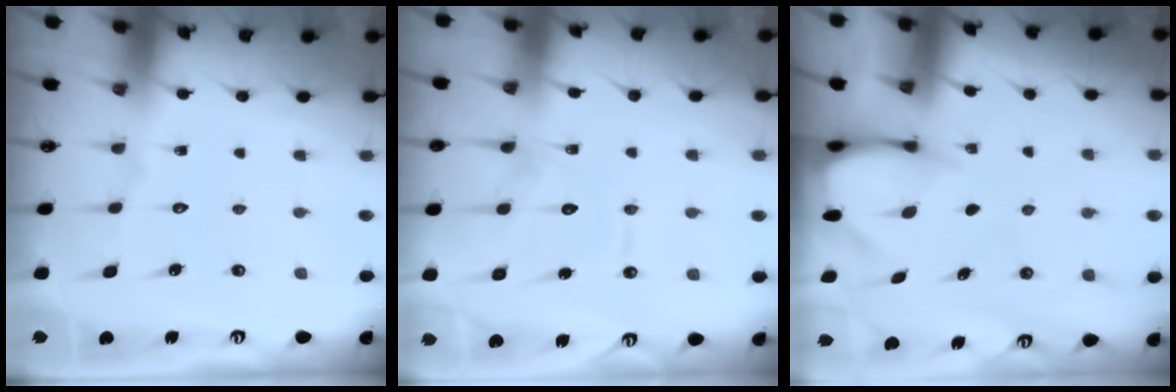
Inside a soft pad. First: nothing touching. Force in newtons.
{"total": 11.4, "press": 11.4, "slide": 1.1}
{"total": 3.3, "press": 3.2, "slide": 0.3}